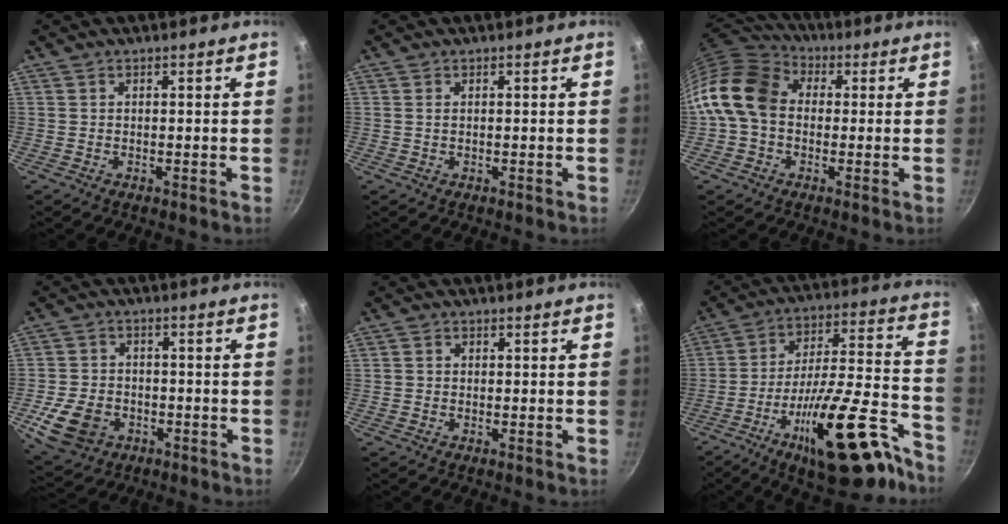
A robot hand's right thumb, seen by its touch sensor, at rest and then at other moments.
{"total": 0.7, "force": [0.2, 0.4, 0.5], "torque": [-0.010, 0.001, 0.004]}
{"total": 13.6, "force": [0.5, 10.6, 8.6], "torque": [-0.135, 0.029, -0.011]}
{"total": 10.4, "force": [-3.6, 7.9, 5.8], "torque": [-0.102, 0.020, -0.056]}
{"total": 1.1, "force": [0.0, 1.1, 0.2], "torque": [0.000, 0.004, -0.002]}
{"total": 25.5, "force": [-14.9, 8.4, 19.0], "torque": [-0.240, 0.093, -0.235]}